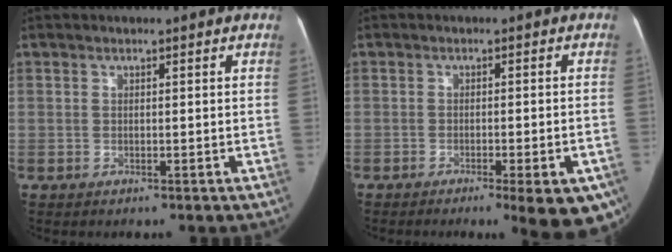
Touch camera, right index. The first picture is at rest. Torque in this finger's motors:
{"motor_torque": [1.43, -0.71, 0.21, 0.07]}